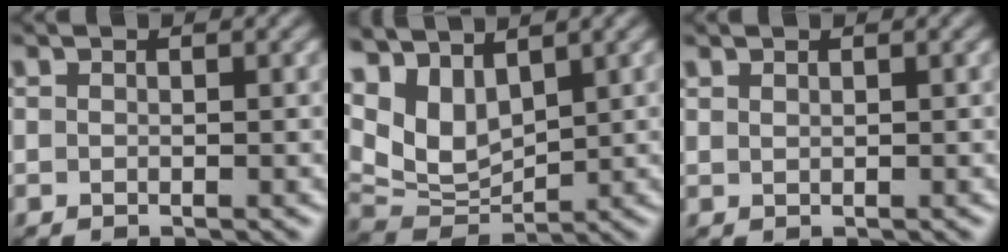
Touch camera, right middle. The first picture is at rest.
{"total": 6.6, "force": [3.8, 3.6, 4.0], "torque": [-0.087, 0.000, 0.076]}
{"total": 0.6, "force": [0.6, 0.1, 0.0], "torque": [-0.002, 0.000, 0.011]}